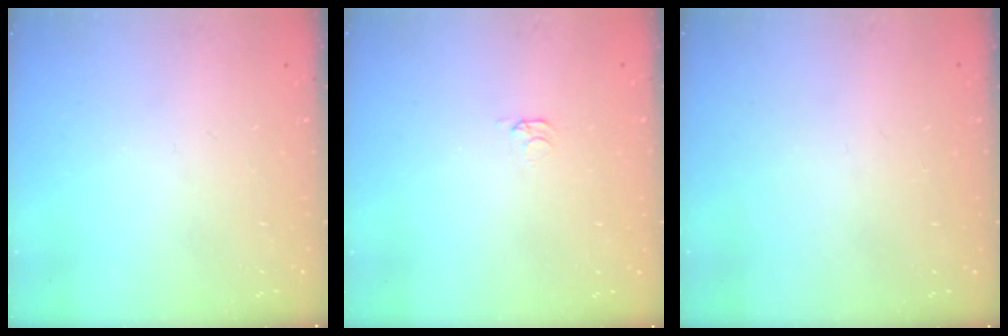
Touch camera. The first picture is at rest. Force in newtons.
{"total": 1.6, "press": 1.6, "slide": 0.4}
{"total": 0.7, "press": 0.6, "slide": 0.1}